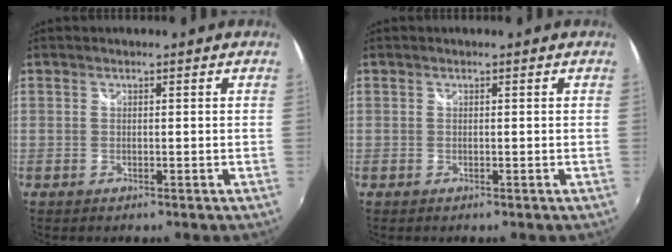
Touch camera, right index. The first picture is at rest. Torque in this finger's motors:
{"motor_torque": [0.00, 0.00, 0.00, 0.00]}